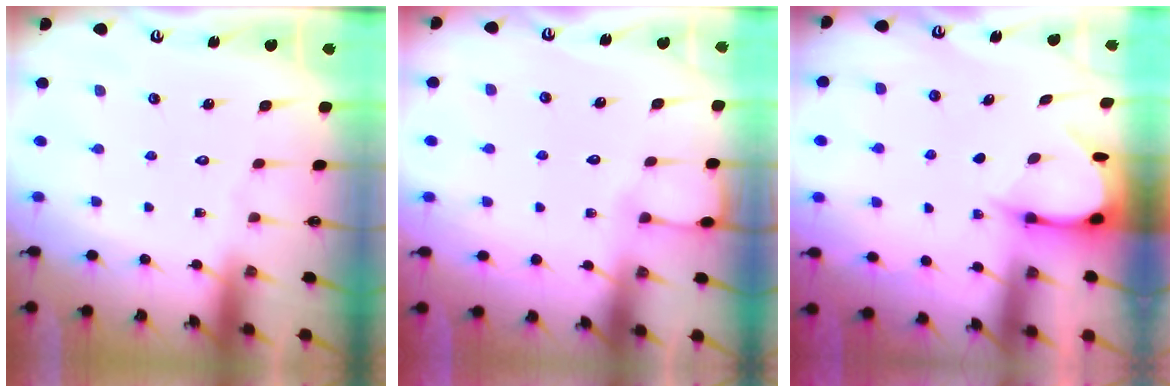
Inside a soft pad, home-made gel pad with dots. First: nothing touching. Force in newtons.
{"total": 2.9, "press": 2.9, "slide": 0.5}
{"total": 3.8, "press": 3.8, "slide": 0.3}